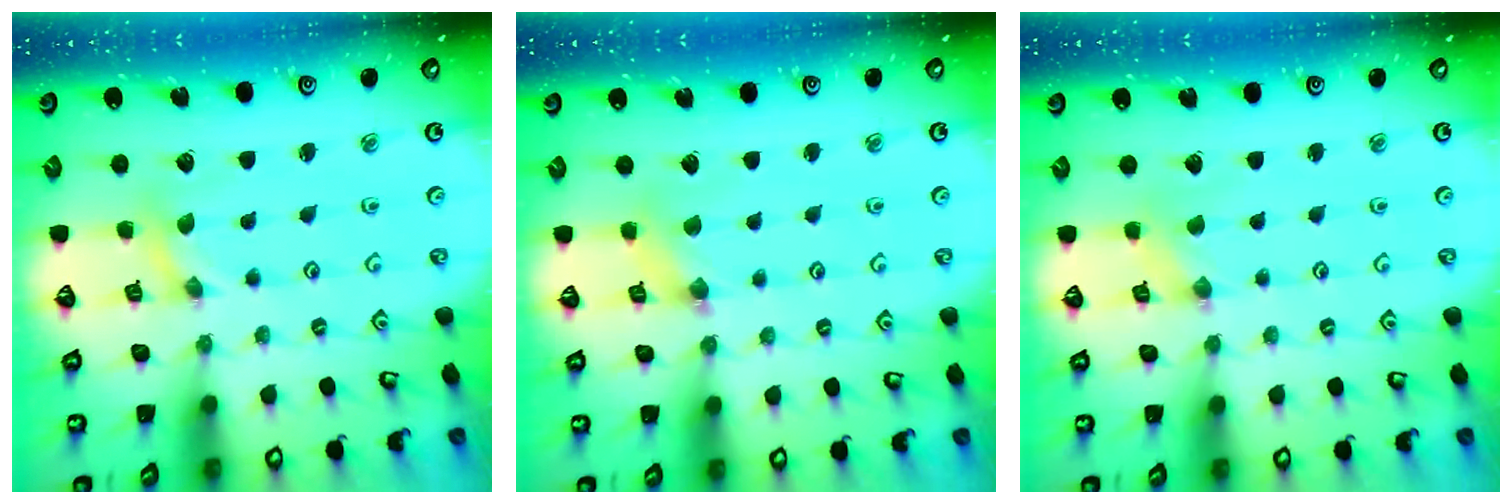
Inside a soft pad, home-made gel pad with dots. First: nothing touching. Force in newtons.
{"total": 2.0, "press": 2.0, "slide": 0.2}
{"total": 0.0}